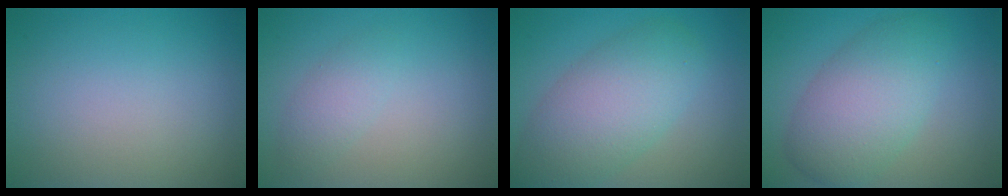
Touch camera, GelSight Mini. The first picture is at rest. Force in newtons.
{"total": 1.8, "press": 1.8, "slide": 0.1}
{"total": 6.9, "press": 6.9, "slide": 0.2}
{"total": 6.4, "press": 6.4, "slide": 0.3}